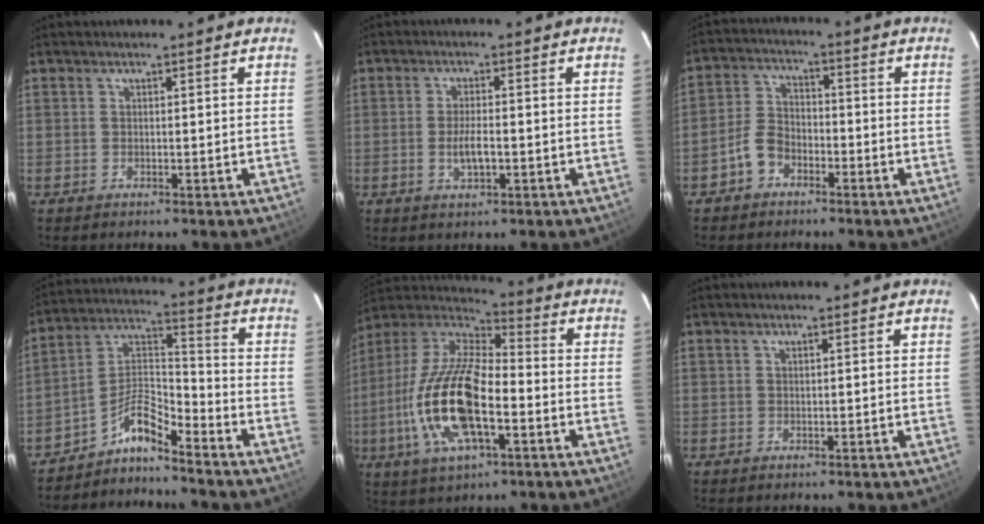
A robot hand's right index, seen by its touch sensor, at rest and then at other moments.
{"total": 4.1, "force": [-1.0, 1.2, 3.8], "torque": [-0.072, -0.004, -0.016]}
{"total": 5.7, "force": [-3.3, 3.8, 2.6], "torque": [-0.061, 0.020, -0.063]}
{"total": 7.1, "force": [-6.2, 0.7, 3.4], "torque": [-0.076, 0.035, -0.127]}
{"total": 20.0, "force": [-5.3, 7.7, 17.7], "torque": [-0.371, -0.011, -0.105]}
{"total": 0.0}